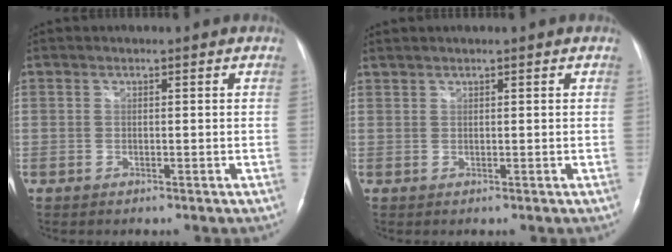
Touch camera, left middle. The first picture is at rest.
{"total": 1.0, "force": [1.0, 0.0, 0.2], "torque": [-0.011, 0.011, 0.026]}